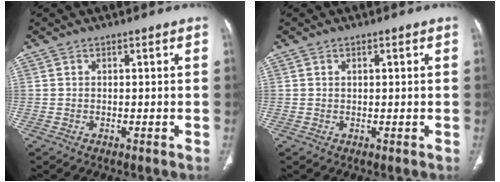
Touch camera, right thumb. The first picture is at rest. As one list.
[{"total": 0.7, "force": [0.3, 0.4, 0.5], "torque": [-0.009, 0.000, 0.006]}]